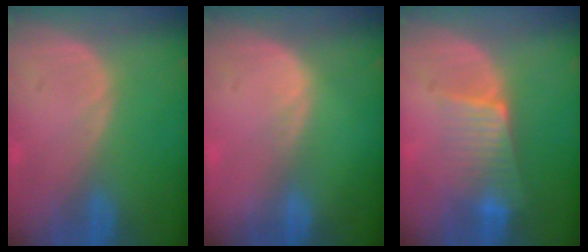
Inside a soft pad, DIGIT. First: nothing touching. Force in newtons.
{"total": 1.1, "press": 0.7, "slide": 0.9}
{"total": 6.6, "press": 5.9, "slide": 2.9}